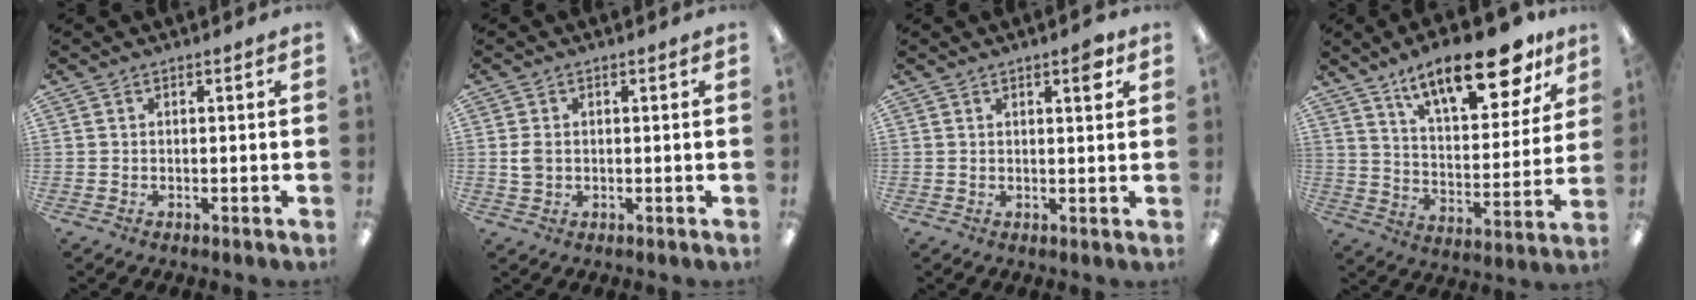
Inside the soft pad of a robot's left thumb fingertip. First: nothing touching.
{"total": 2.6, "force": [0.2, 2.0, 1.7], "torque": [-0.035, 0.005, 0.003]}
{"total": 3.4, "force": [2.0, 0.7, 2.6], "torque": [-0.032, -0.007, 0.029]}
{"total": 20.2, "force": [14.2, 7.1, 12.5], "torque": [-0.185, -0.085, 0.233]}